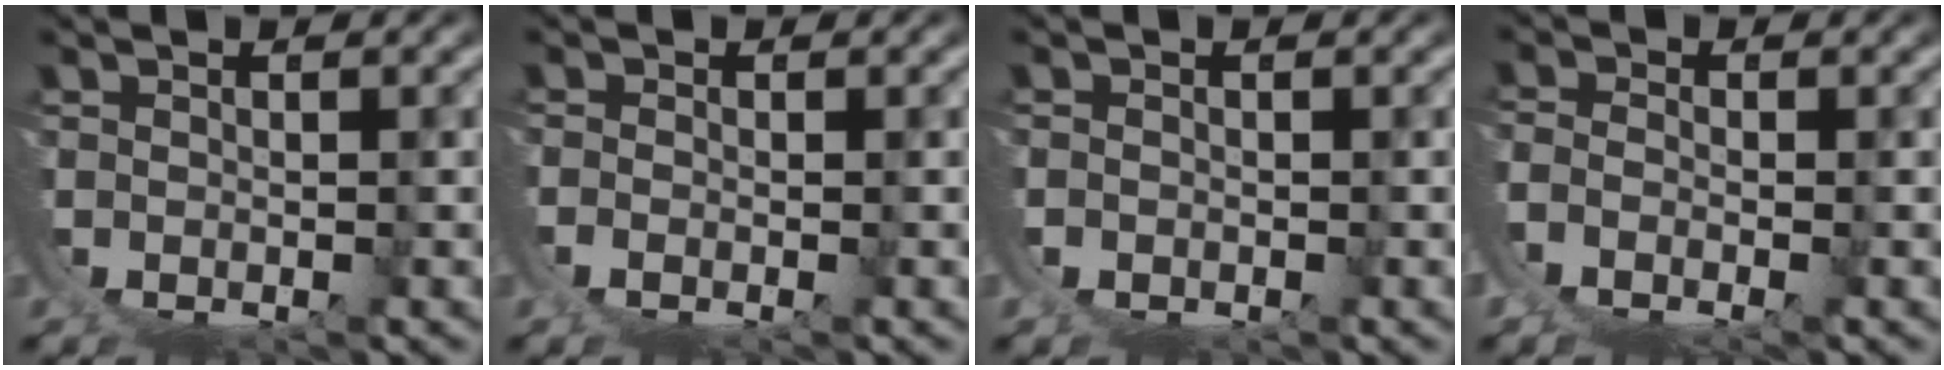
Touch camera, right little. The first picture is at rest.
{"total": 1.3, "force": [0.2, 0.5, 1.2], "torque": [-0.032, -0.007, 0.008]}
{"total": 1.3, "force": [0.3, 1.2, 0.3], "torque": [-0.017, 0.000, 0.003]}
{"total": 4.7, "force": [0.4, 3.8, 2.8], "torque": [-0.084, -0.018, 0.007]}